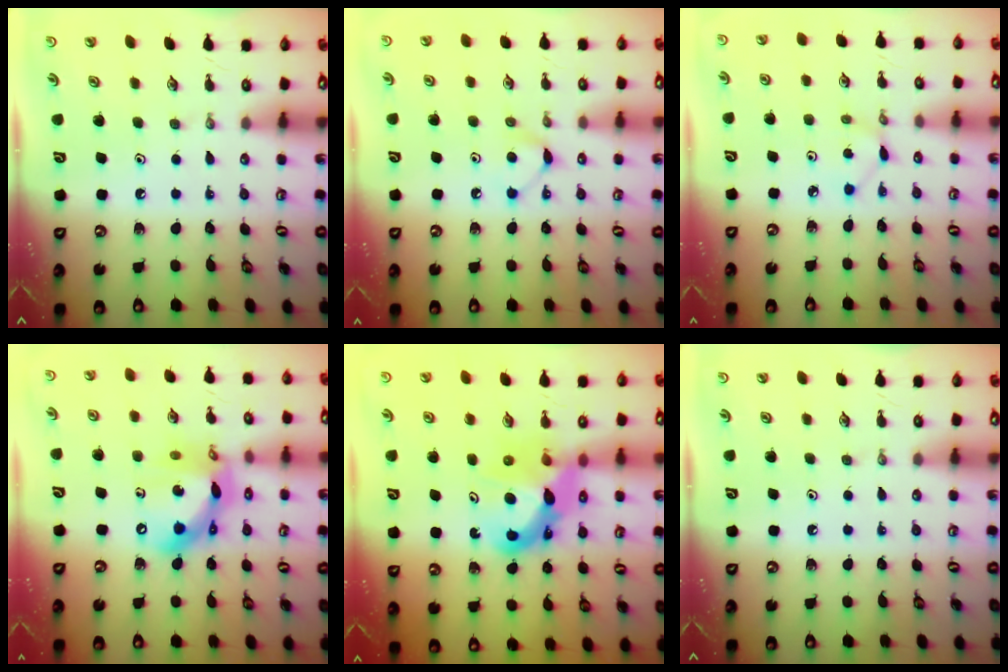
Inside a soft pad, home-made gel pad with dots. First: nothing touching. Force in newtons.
{"total": 6.1, "press": 6.1, "slide": 0.7}
{"total": 1.9, "press": 1.9, "slide": 0.2}
{"total": 14.4, "press": 14.3, "slide": 1.6}
{"total": 10.7, "press": 10.7, "slide": 0.4}
{"total": 0.0}